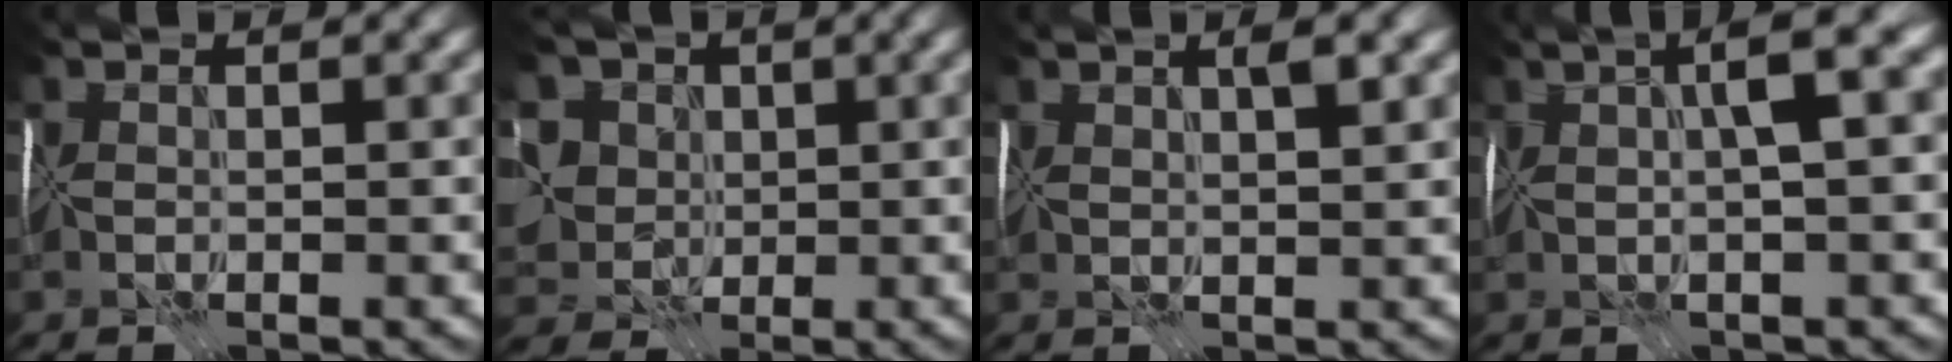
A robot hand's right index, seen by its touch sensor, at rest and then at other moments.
{"total": 5.5, "force": [2.6, 4.7, 1.2], "torque": [-0.026, 0.023, 0.027]}
{"total": 3.5, "force": [2.7, 0.6, 2.2], "torque": [-0.020, 0.015, 0.048]}
{"total": 4.6, "force": [2.5, -0.1, 3.8], "torque": [-0.058, 0.021, 0.043]}